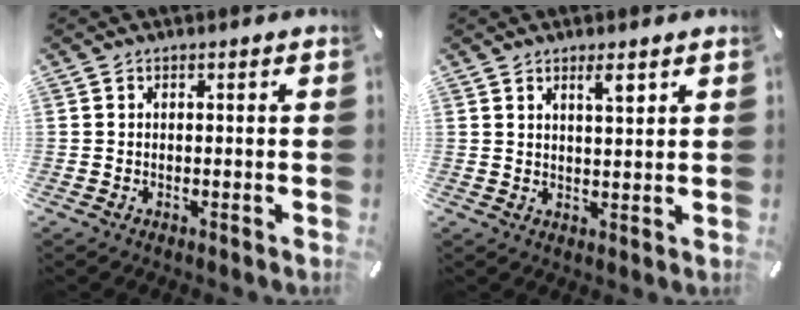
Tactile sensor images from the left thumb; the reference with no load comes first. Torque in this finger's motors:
{"motor_torque": [-0.06, -0.02, 0.31, -0.31, 0.07]}